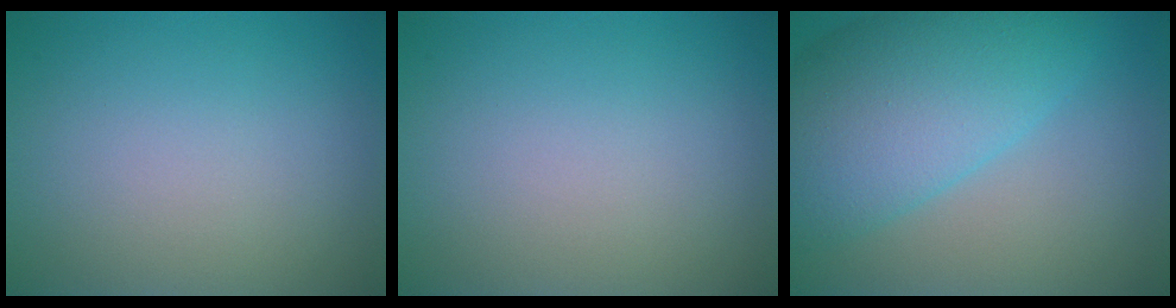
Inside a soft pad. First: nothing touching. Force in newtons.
{"total": 0.0}
{"total": 9.7, "press": 9.7, "slide": 0.3}